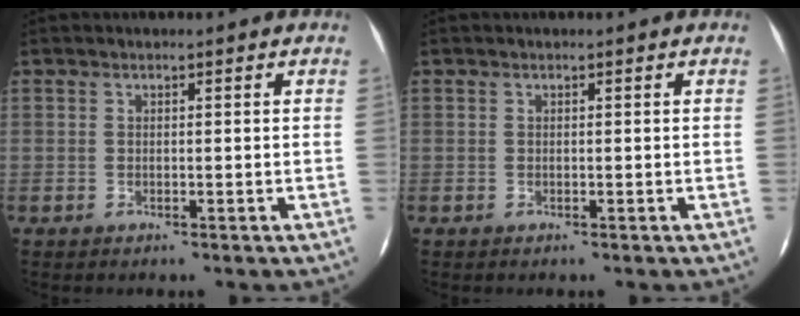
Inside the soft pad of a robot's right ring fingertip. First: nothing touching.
{"total": 0.0}